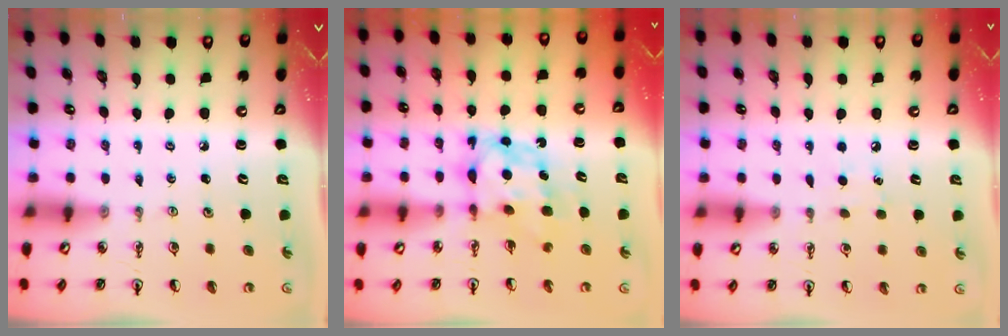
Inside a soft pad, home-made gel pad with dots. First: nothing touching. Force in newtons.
{"total": 6.5, "press": 6.5, "slide": 0.5}
{"total": 6.6, "press": 6.5, "slide": 0.8}